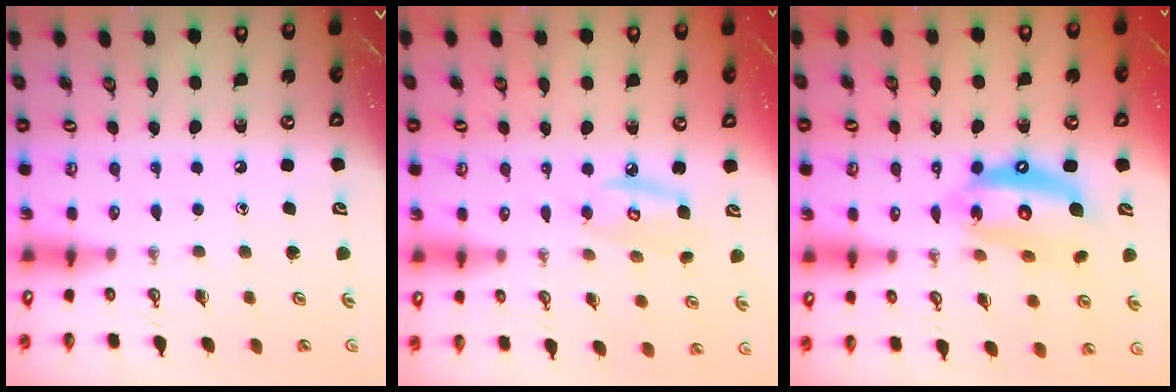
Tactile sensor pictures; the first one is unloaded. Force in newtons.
{"total": 6.6, "press": 6.6, "slide": 0.5}
{"total": 13.5, "press": 13.4, "slide": 1.6}